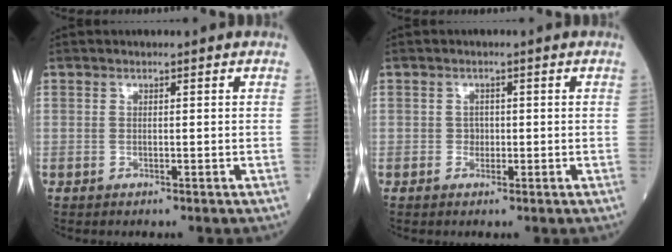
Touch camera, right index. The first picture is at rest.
{"total": 1.0, "force": [-0.2, 0.9, 0.4], "torque": [-0.001, 0.004, -0.004]}